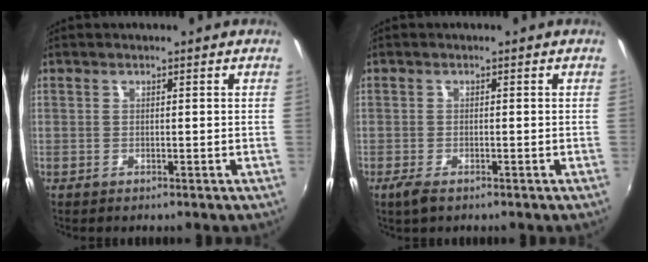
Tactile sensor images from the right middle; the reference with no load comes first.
{"total": 2.5, "force": [-1.6, 0.8, 1.8], "torque": [-0.037, -0.007, -0.029]}